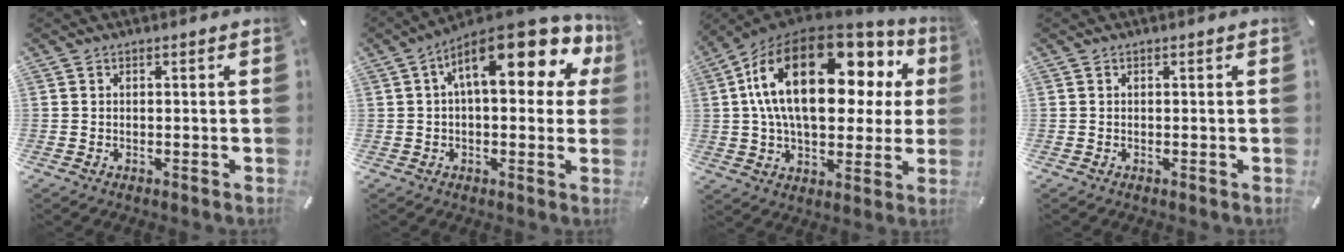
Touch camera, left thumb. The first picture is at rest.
{"total": 16.7, "force": [6.9, 6.8, 13.6], "torque": [-0.198, -0.037, 0.111]}
{"total": 24.6, "force": [7.7, 13.0, 19.3], "torque": [-0.362, -0.038, 0.126]}
{"total": 0.0}